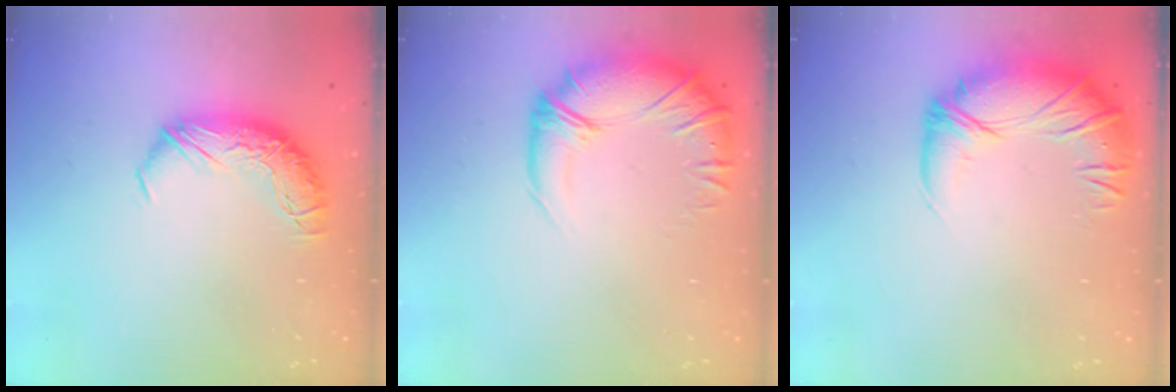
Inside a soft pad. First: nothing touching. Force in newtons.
{"total": 2.7, "press": 0.1, "slide": 2.7}
{"total": 2.9, "press": 0.4, "slide": 2.9}